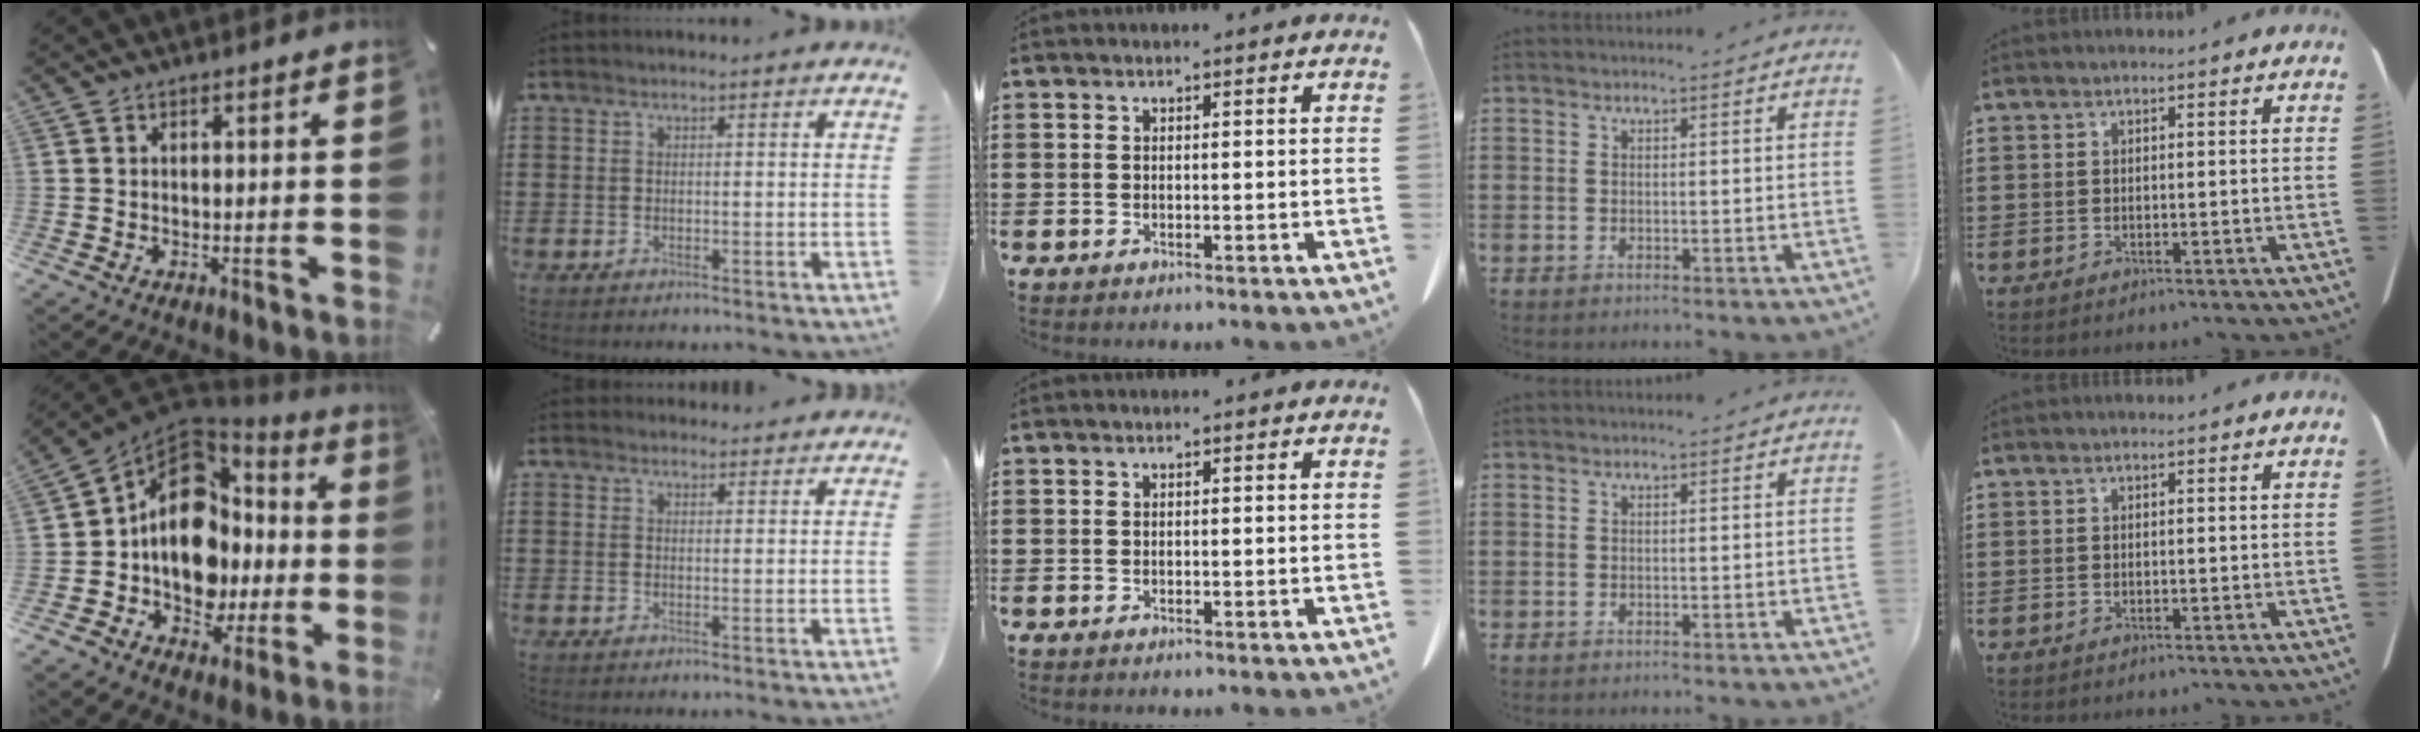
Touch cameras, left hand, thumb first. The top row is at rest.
{"thumb": {"total": 17.2, "force": [-0.1, 13.8, 10.2], "torque": [-0.184, -0.012, 0.000]}, "index": {"total": 1.9, "force": [1.8, 0.6, 0.1], "torque": [0.001, 0.000, 0.034]}}